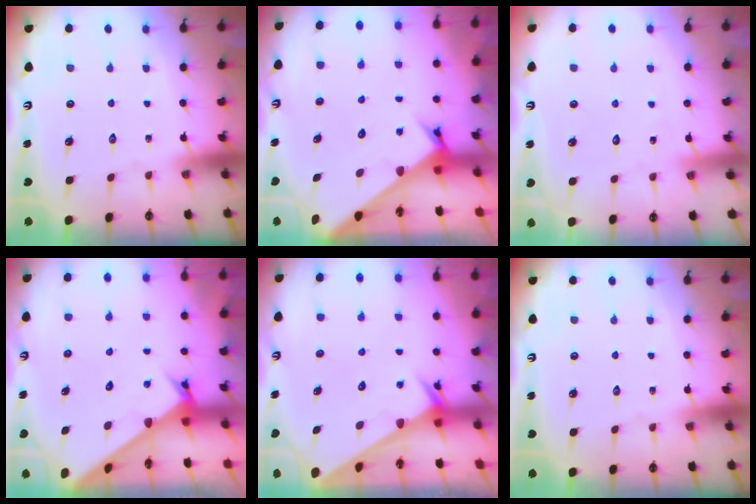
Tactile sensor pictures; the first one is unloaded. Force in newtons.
{"total": 2.6, "press": 2.6, "slide": 0.2}
{"total": 4.1, "press": 4.1, "slide": 0.3}
{"total": 2.7, "press": 2.7, "slide": 0.3}
{"total": 2.0, "press": 2.0, "slide": 0.1}
{"total": 0.0}